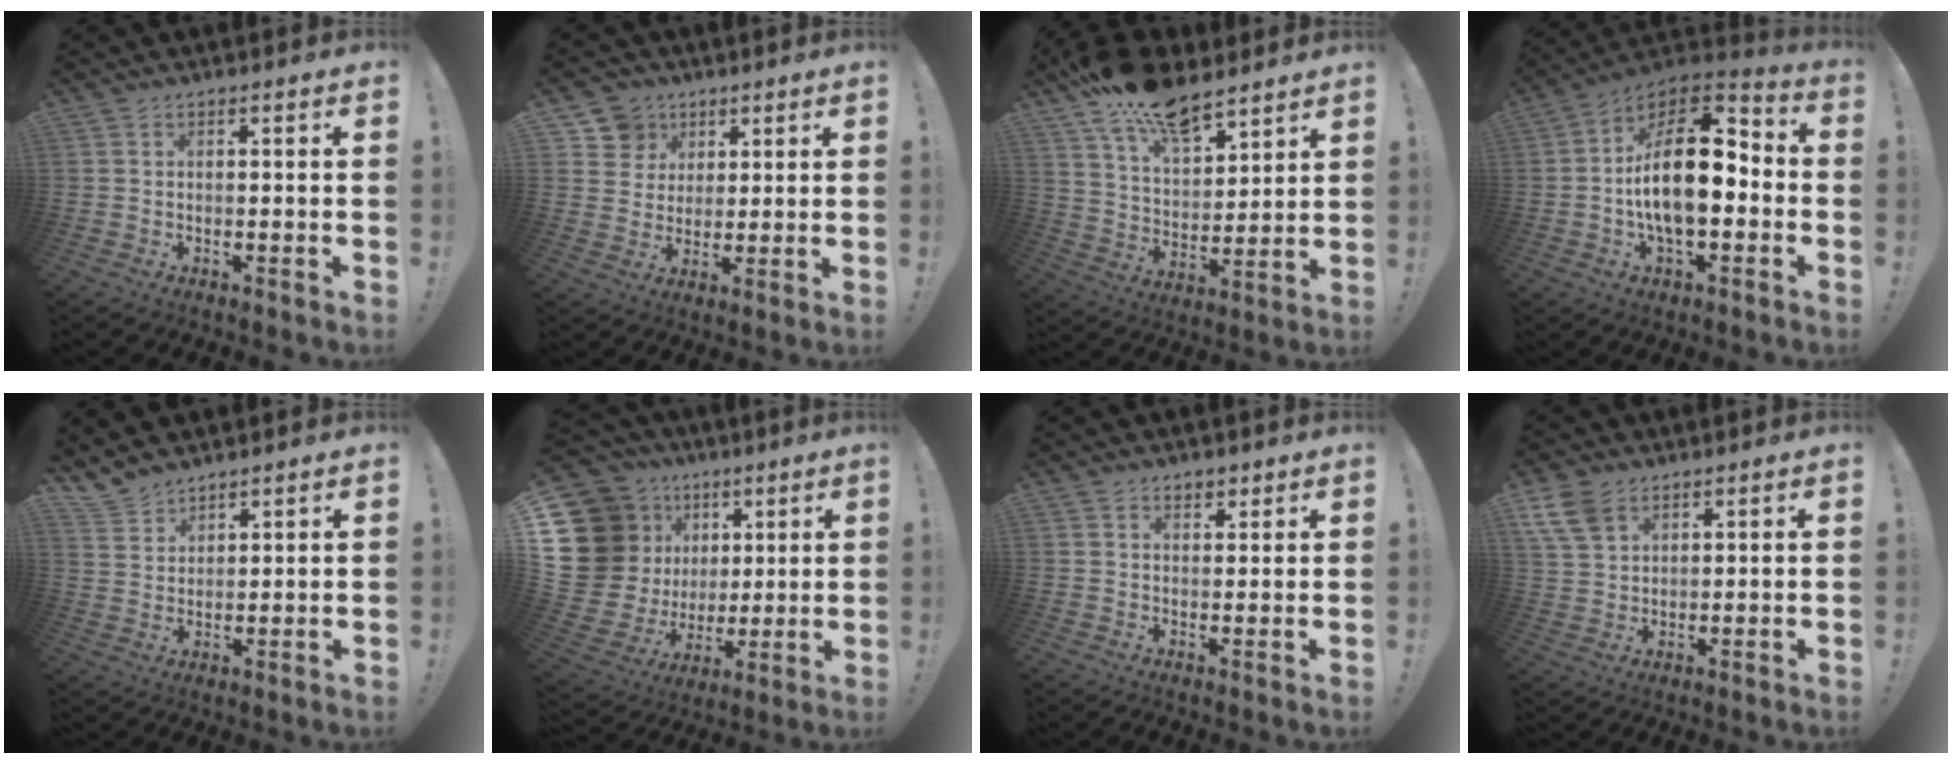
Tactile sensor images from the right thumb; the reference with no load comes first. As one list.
[{"total": 9.0, "force": [4.5, 7.8, 1.2], "torque": [-0.021, -0.030, 0.092]}, {"total": 16.6, "force": [12.7, 7.2, 7.9], "torque": [-0.141, -0.080, 0.230]}, {"total": 19.2, "force": [-1.3, 9.7, 16.6], "torque": [-0.289, 0.007, -0.024]}, {"total": 6.0, "force": [5.3, 2.6, 0.9], "torque": [-0.027, -0.038, 0.106]}, {"total": 20.4, "force": [6.6, 16.8, 9.7], "torque": [-0.201, -0.049, 0.172]}, {"total": 2.8, "force": [2.0, 1.8, 0.6], "torque": [0.001, -0.009, 0.034]}, {"total": 8.7, "force": [4.9, 5.3, 4.7], "torque": [-0.094, -0.012, 0.099]}]